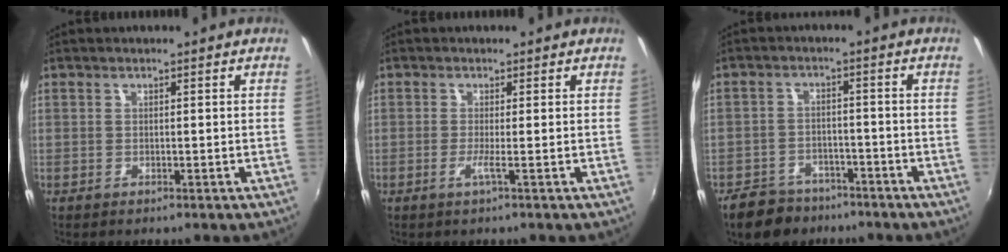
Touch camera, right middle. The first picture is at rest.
{"total": 1.5, "force": [-0.5, -0.6, 1.2], "torque": [-0.024, -0.006, -0.014]}
{"total": 8.9, "force": [-6.6, 5.3, 2.7], "torque": [-0.081, 0.009, -0.101]}